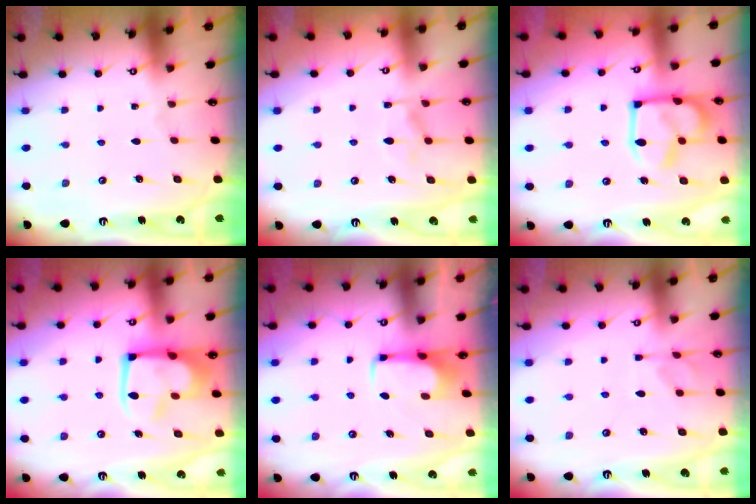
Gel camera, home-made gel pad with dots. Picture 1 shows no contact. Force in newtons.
{"total": 1.6, "press": 0.4, "slide": 1.6}
{"total": 9.0, "press": 9.0, "slide": 0.9}
{"total": 7.6, "press": 7.5, "slide": 1.2}
{"total": 1.6, "press": 1.5, "slide": 0.4}
{"total": 2.4, "press": 2.1, "slide": 1.2}